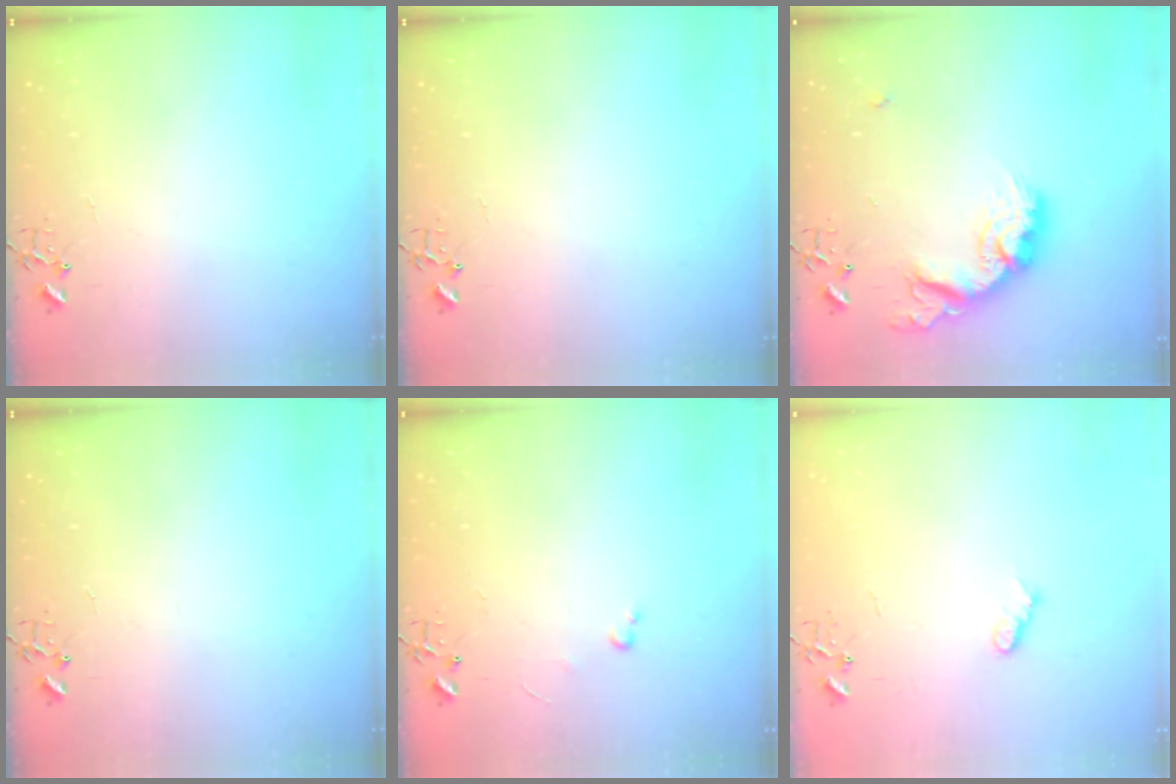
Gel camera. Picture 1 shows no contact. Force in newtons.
{"total": 0.0}
{"total": 17.9, "press": 17.8, "slide": 1.1}
{"total": 0.0}
{"total": 2.4, "press": 2.3, "slide": 0.4}
{"total": 7.2, "press": 7.1, "slide": 0.7}